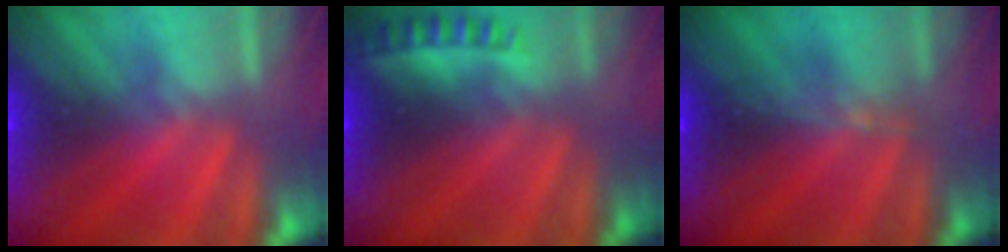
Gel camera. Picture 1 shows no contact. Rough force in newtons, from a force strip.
{"total": 2.4}
{"total": 2.9}